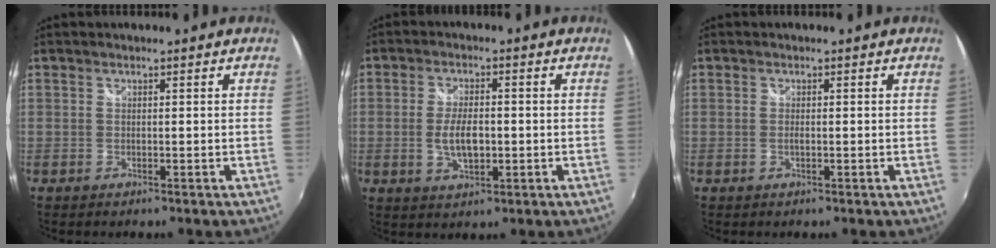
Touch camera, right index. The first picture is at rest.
{"total": 6.3, "force": [-0.9, 2.9, 5.6], "torque": [-0.110, -0.004, -0.014]}
{"total": 1.0, "force": [-0.1, 0.2, 0.9], "torque": [-0.019, -0.001, -0.004]}